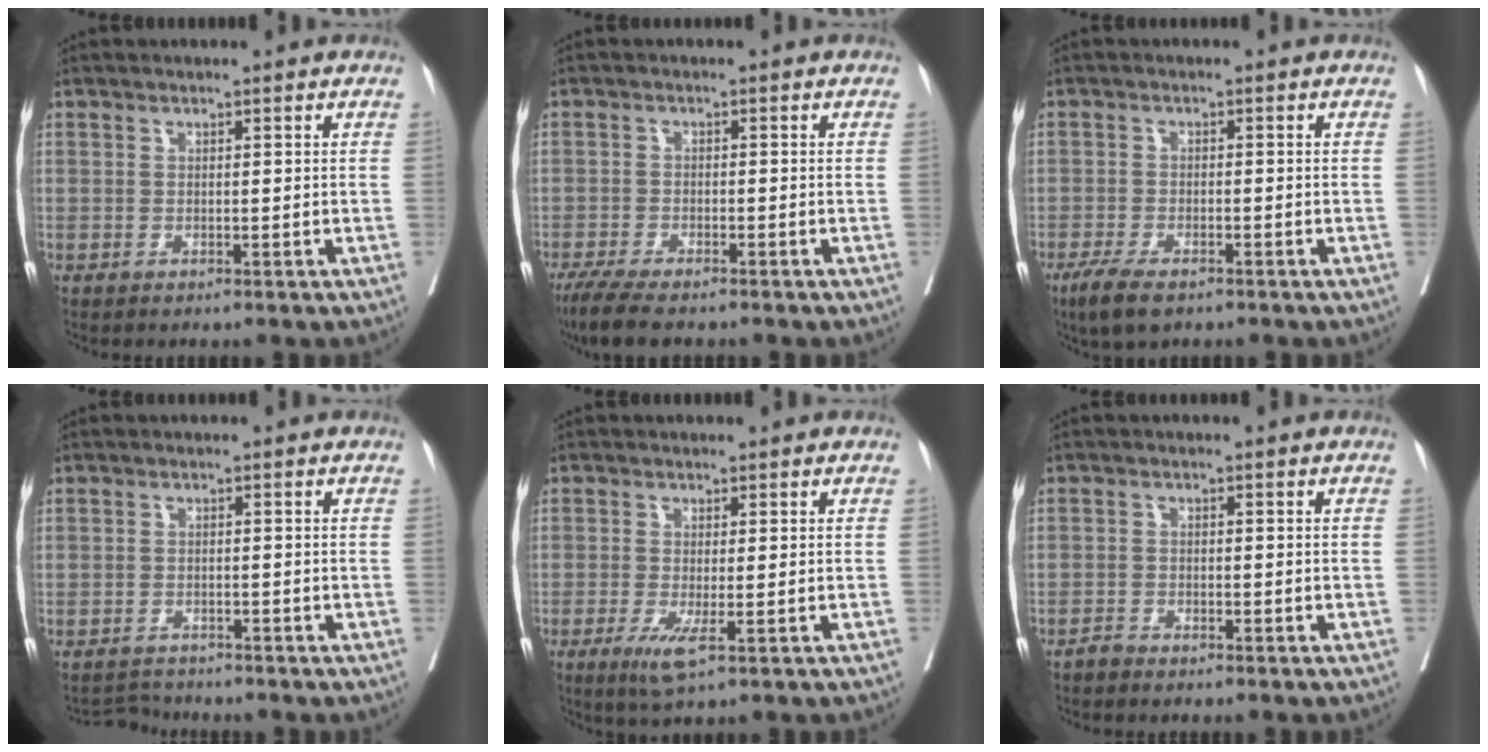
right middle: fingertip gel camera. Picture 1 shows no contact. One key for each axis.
{"total": 7.0, "fx": -5.5, "fy": 1.5, "fz": 4.0, "tx": -0.069, "ty": -0.016, "tz": -0.091}
{"total": 5.2, "fx": -3.6, "fy": 1.6, "fz": 3.4, "tx": -0.066, "ty": -0.010, "tz": -0.060}
{"total": 2.1, "fx": -1.9, "fy": 0.5, "fz": -0.8, "tx": 0.011, "ty": -0.009, "tz": -0.033}
{"total": 3.6, "fx": -1.5, "fy": 0.3, "fz": 3.3, "tx": -0.060, "ty": -0.012, "tz": -0.022}
{"total": 1.1, "fx": -1.0, "fy": 0.3, "fz": 0.0, "tx": -0.001, "ty": 0.001, "tz": -0.020}